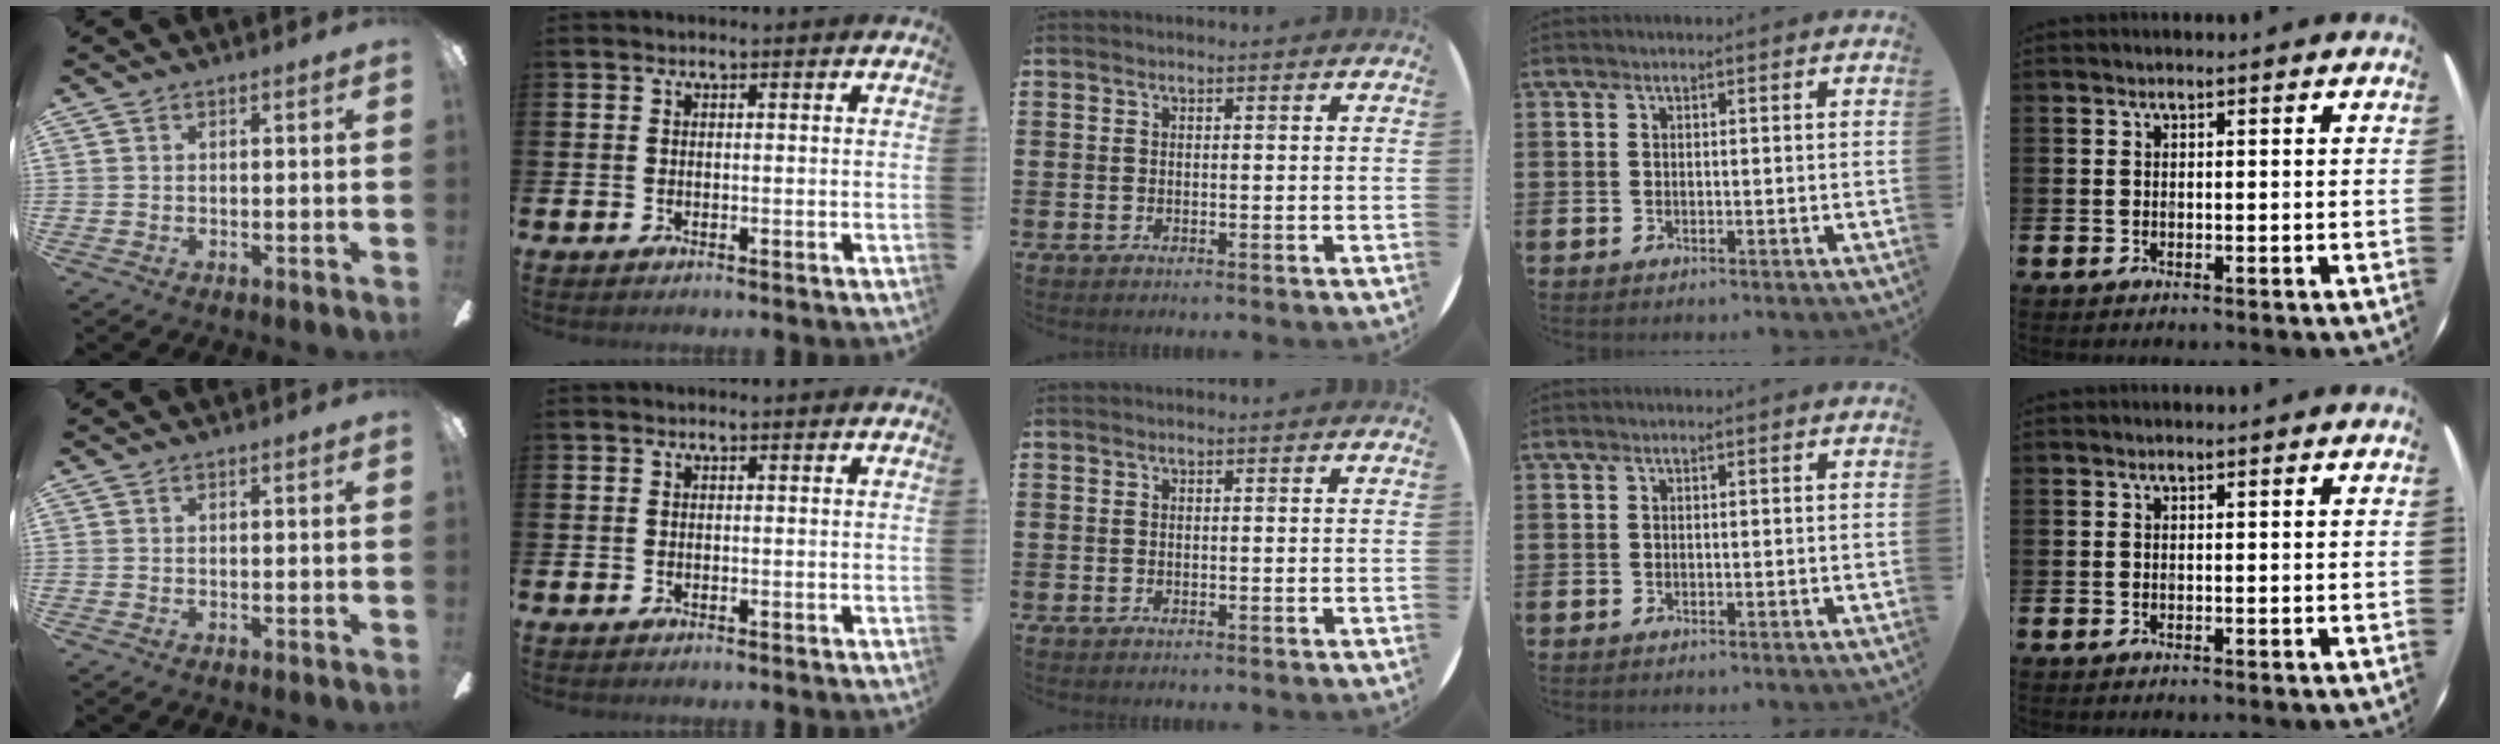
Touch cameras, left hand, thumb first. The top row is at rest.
{}